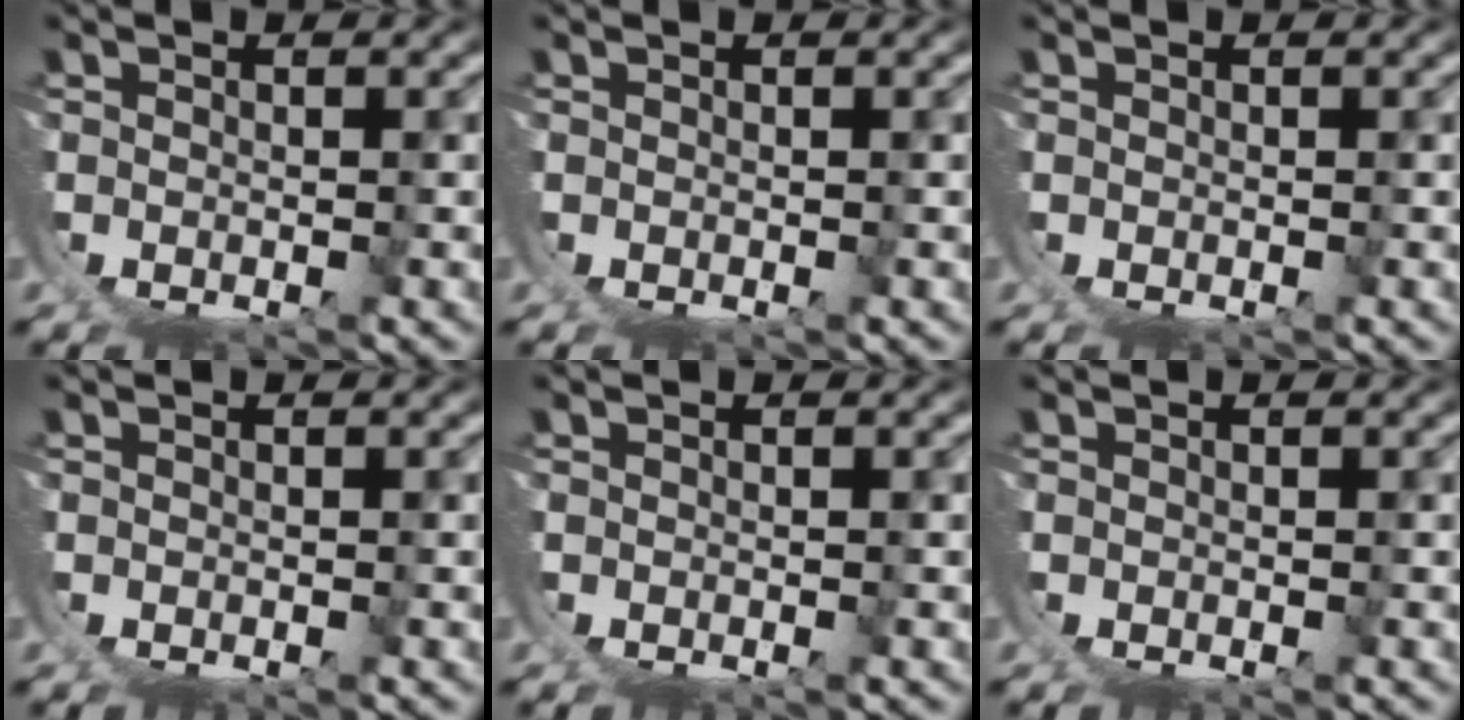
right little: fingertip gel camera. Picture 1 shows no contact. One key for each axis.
{"total": 0.0}
{"total": 0.0}
{"total": 0.0}
{"total": 0.0}
{"total": 0.0}